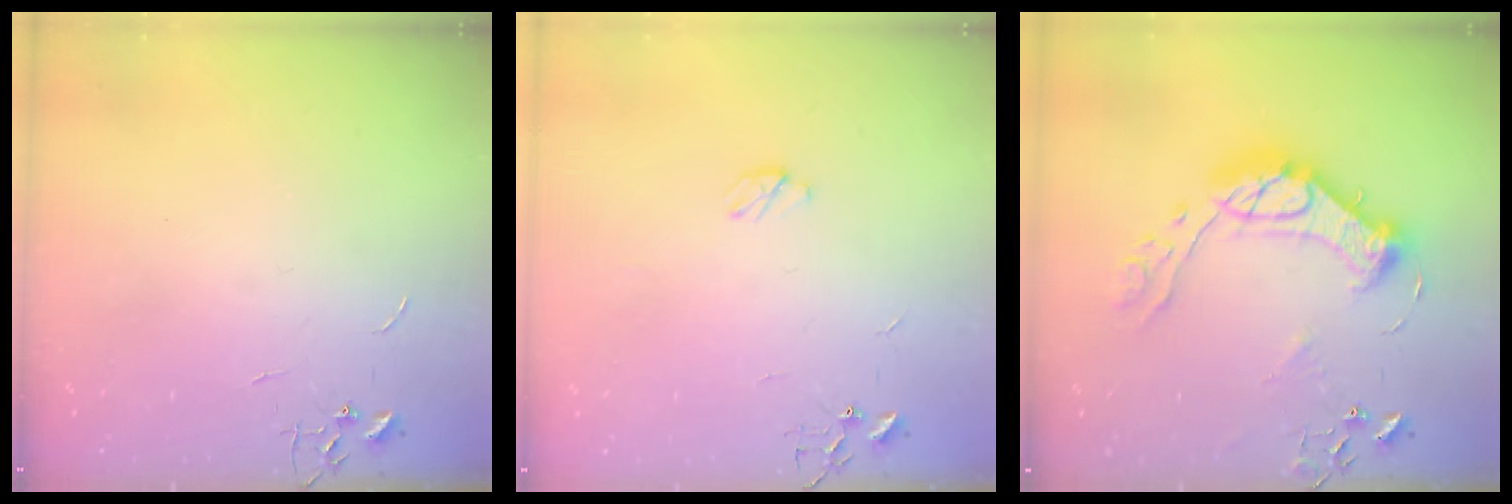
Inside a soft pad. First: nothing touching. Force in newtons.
{"total": 3.5, "press": 3.5, "slide": 0.4}
{"total": 20.0, "press": 19.9, "slide": 1.5}